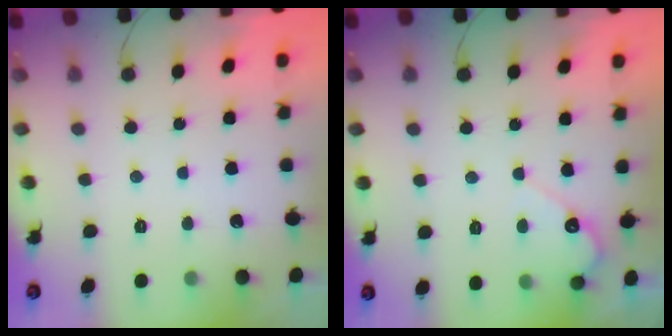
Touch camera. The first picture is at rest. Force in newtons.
{"total": 4.0, "press": 4.0, "slide": 0.4}